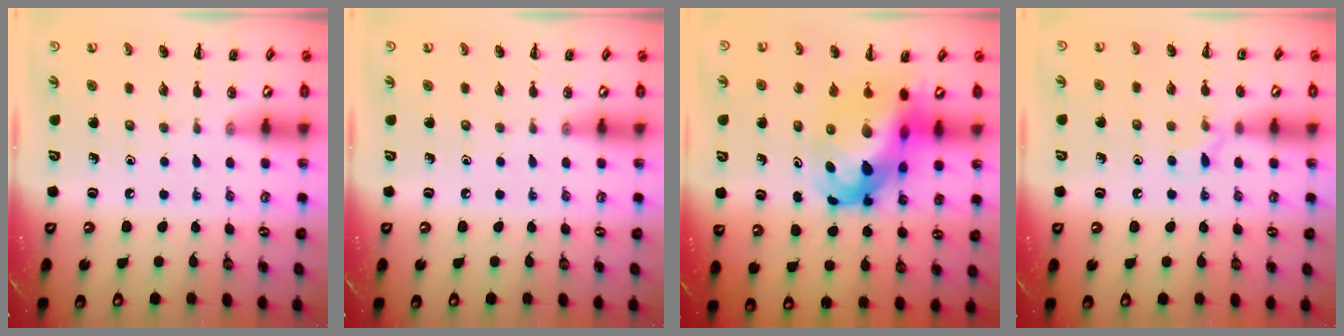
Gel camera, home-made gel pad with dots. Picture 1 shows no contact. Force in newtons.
{"total": 0.0}
{"total": 15.0, "press": 14.5, "slide": 3.8}
{"total": 6.1, "press": 5.7, "slide": 2.1}